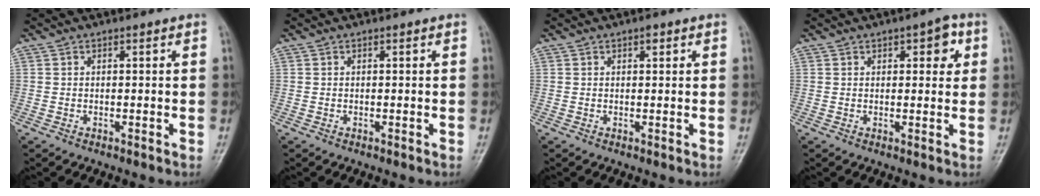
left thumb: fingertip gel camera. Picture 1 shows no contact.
{"total": 0.0}
{"total": 1.2, "force": [0.6, 0.6, 0.9], "torque": [-0.008, 0.001, 0.006]}
{"total": 4.7, "force": [1.8, 2.2, 3.7], "torque": [-0.026, 0.000, 0.016]}